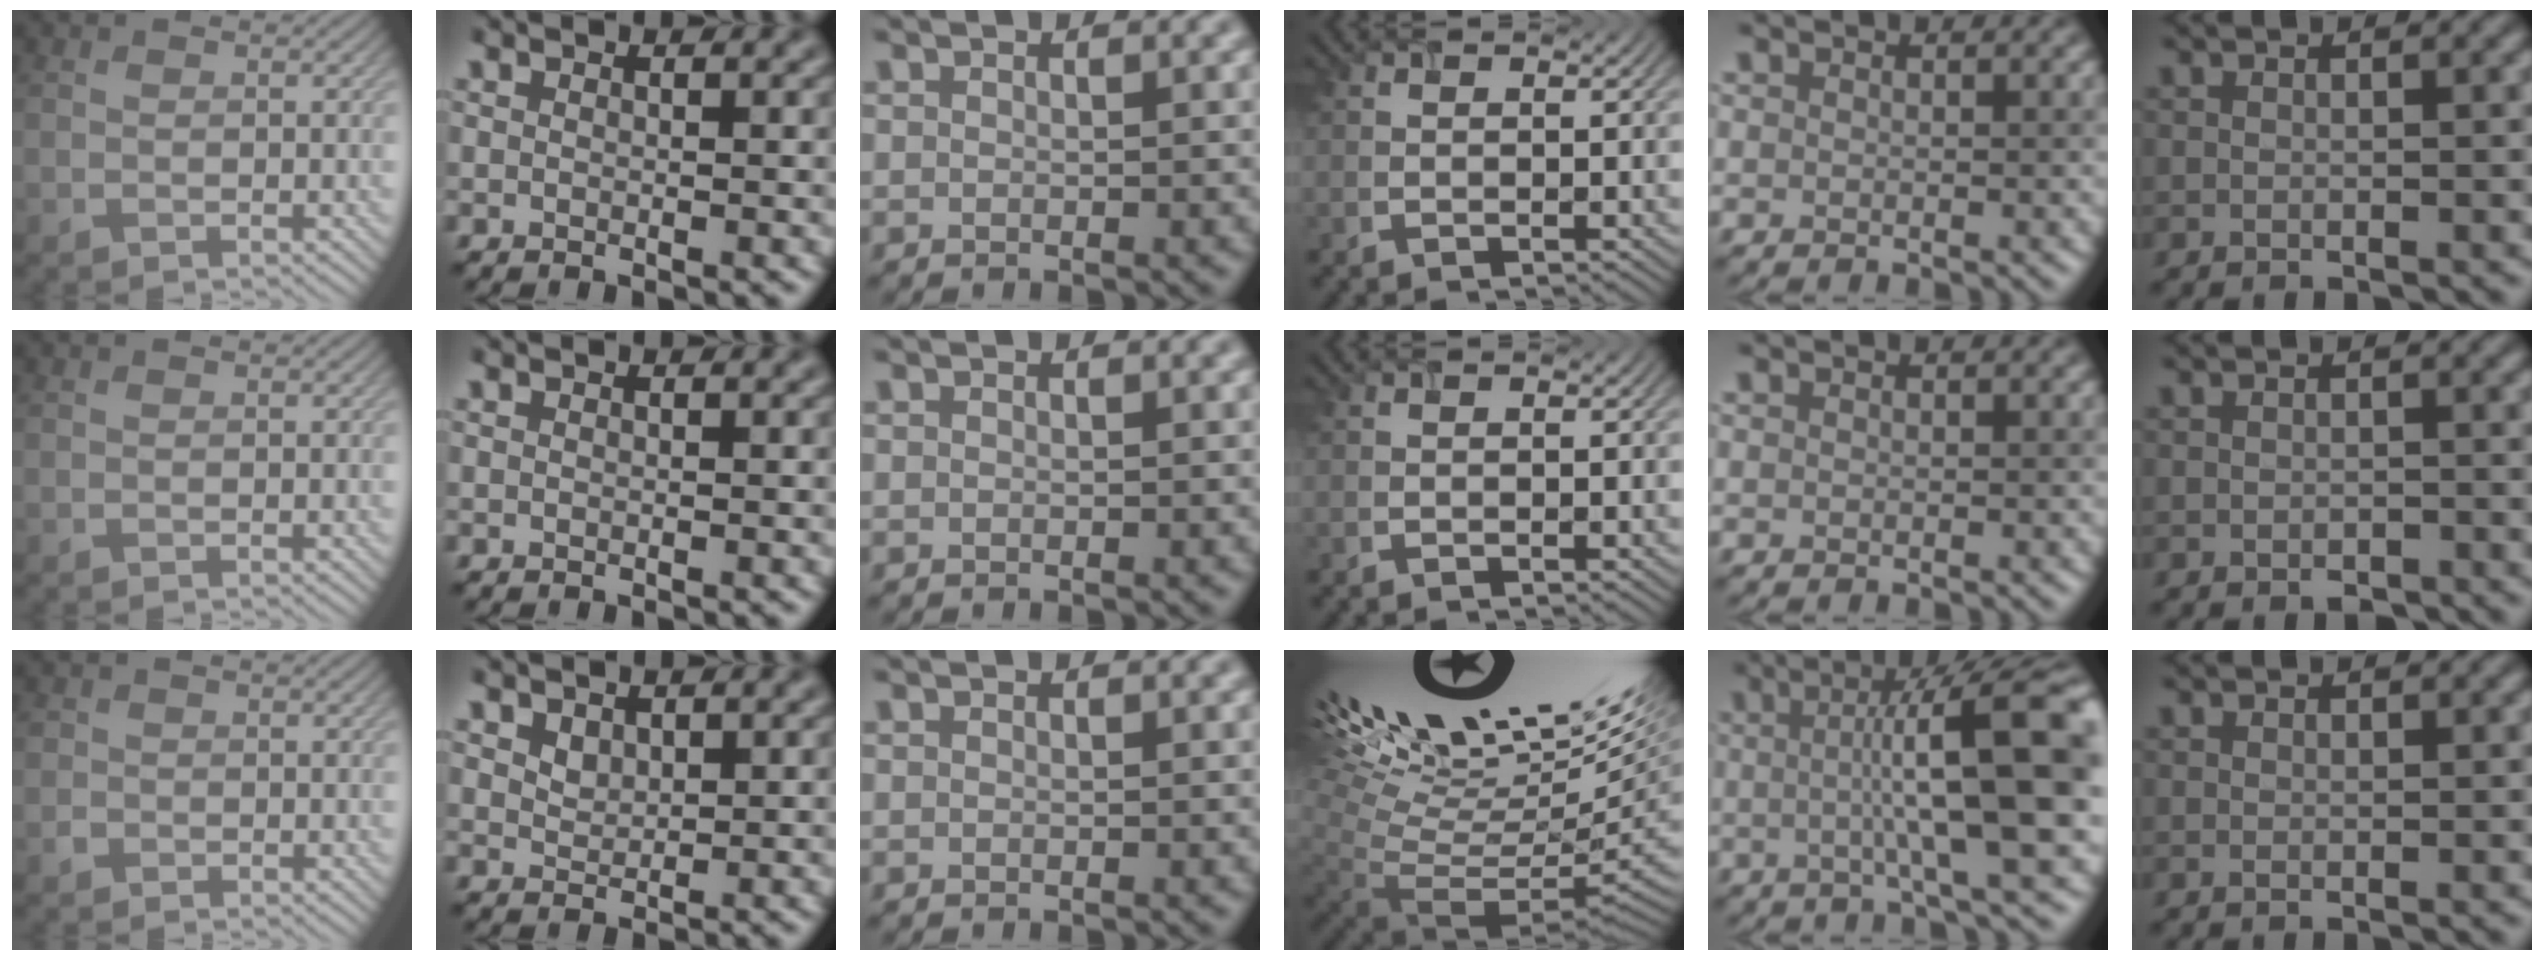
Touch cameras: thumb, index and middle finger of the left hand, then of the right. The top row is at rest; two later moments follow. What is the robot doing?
{"motion": "screw", "object": "timer"}